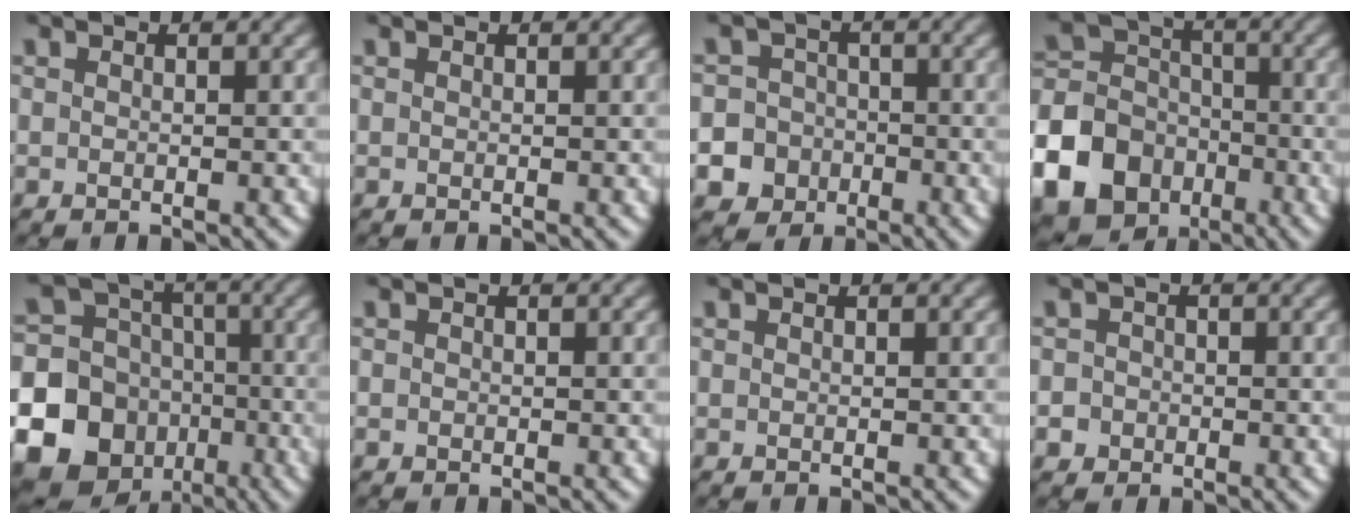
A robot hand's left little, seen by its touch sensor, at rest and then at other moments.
{"total": 0.0}
{"total": 9.5, "force": [-4.7, 8.2, 1.5], "torque": [-0.031, -0.030, -0.102]}
{"total": 13.3, "force": [-6.2, 10.9, 4.5], "torque": [-0.112, -0.032, -0.135]}
{"total": 22.9, "force": [-8.1, 20.8, 5.0], "torque": [-0.152, -0.046, -0.163]}
{"total": 0.0}
{"total": 0.0}
{"total": 1.8, "force": [-0.6, 1.7, 0.3], "torque": [0.009, 0.008, -0.017]}